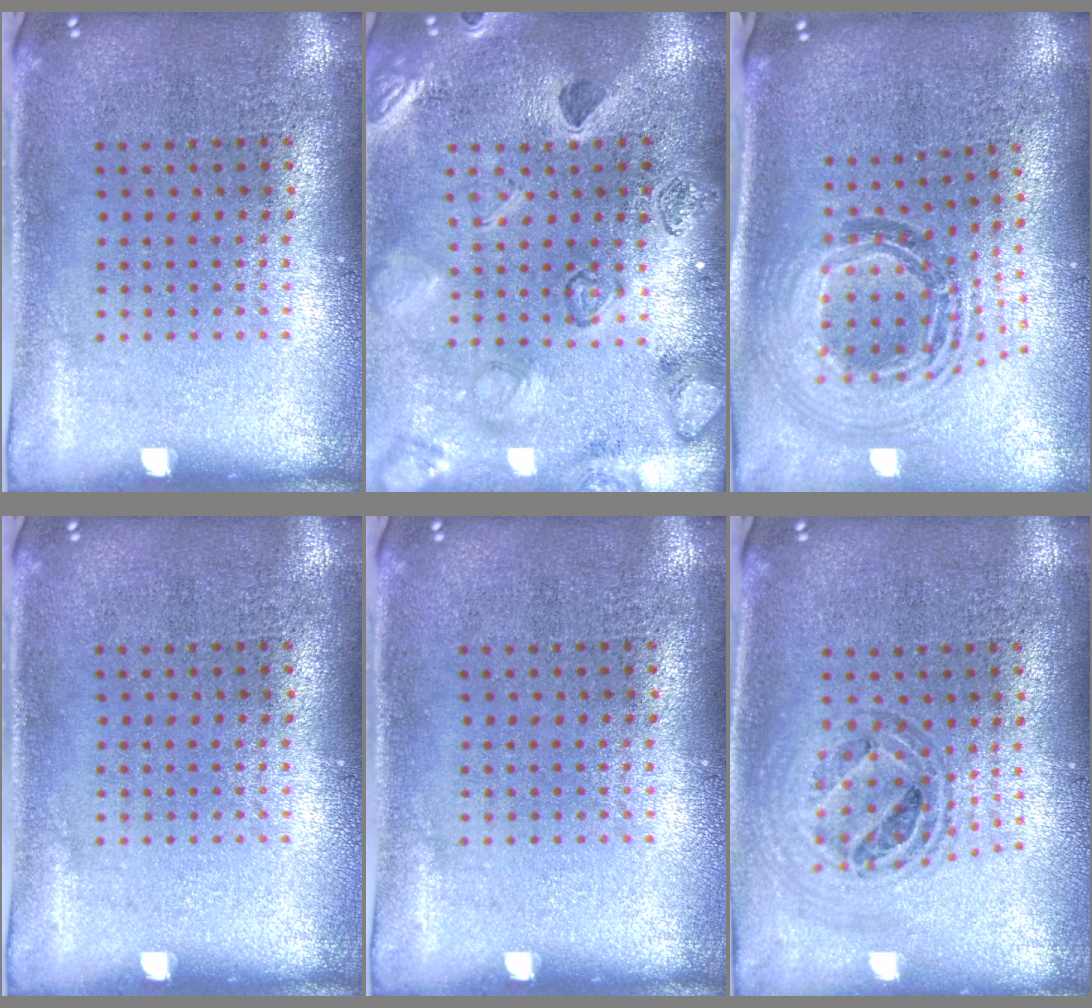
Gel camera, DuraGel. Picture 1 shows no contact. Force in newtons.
{"total": 2.4, "press": 2.4, "slide": 0.3}
{"total": 1.4, "press": 1.2, "slide": 0.7}
{"total": 0.0}
{"total": 0.0}
{"total": 0.8, "press": 0.8, "slide": 0.1}